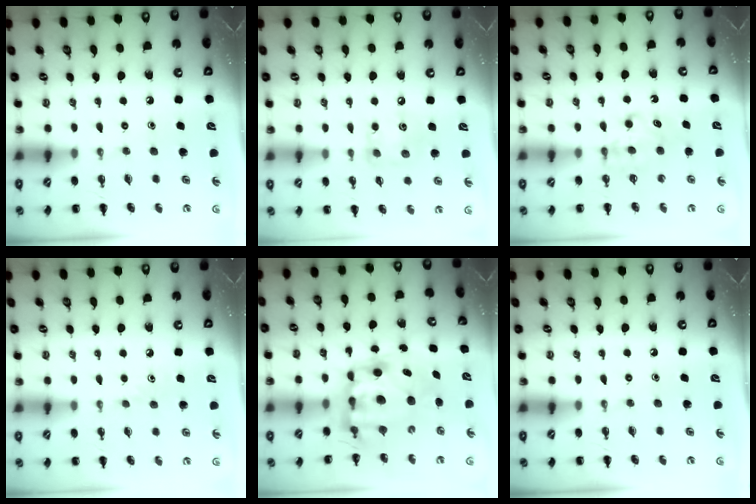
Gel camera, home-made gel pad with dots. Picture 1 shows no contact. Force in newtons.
{"total": 7.1, "press": 7.1, "slide": 0.8}
{"total": 5.3, "press": 5.1, "slide": 1.4}
{"total": 2.7, "press": 2.5, "slide": 1.0}
{"total": 10.3, "press": 10.0, "slide": 2.3}
{"total": 0.0}